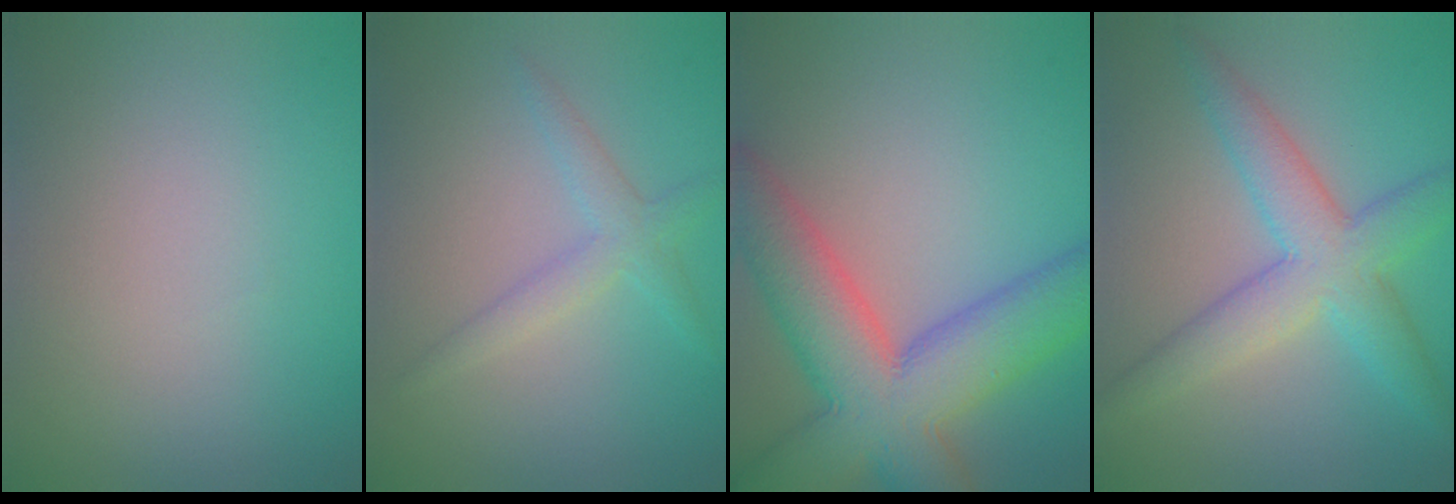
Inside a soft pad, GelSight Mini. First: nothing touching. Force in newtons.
{"total": 2.2, "press": 2.2, "slide": 0.1}
{"total": 10.7, "press": 10.7, "slide": 0.5}
{"total": 5.8, "press": 5.8, "slide": 0.1}